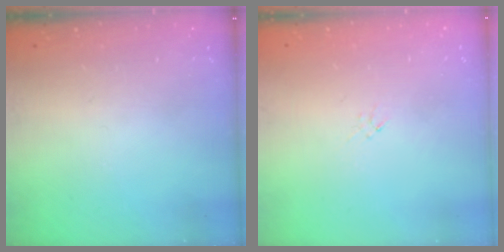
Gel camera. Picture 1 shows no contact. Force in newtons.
{"total": 0.0}